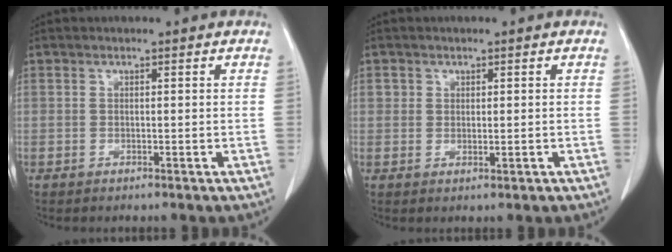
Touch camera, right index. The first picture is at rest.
{"total": 1.4, "force": [0.1, 1.2, 0.8], "torque": [-0.014, -0.003, 0.004]}